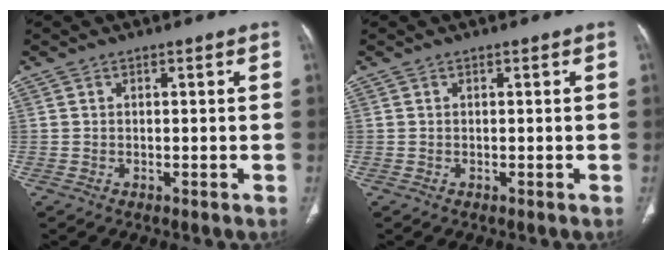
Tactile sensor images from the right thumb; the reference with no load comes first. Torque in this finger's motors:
{"motor_torque": [0.00, 0.00, -0.06, 0.06, 0.00]}